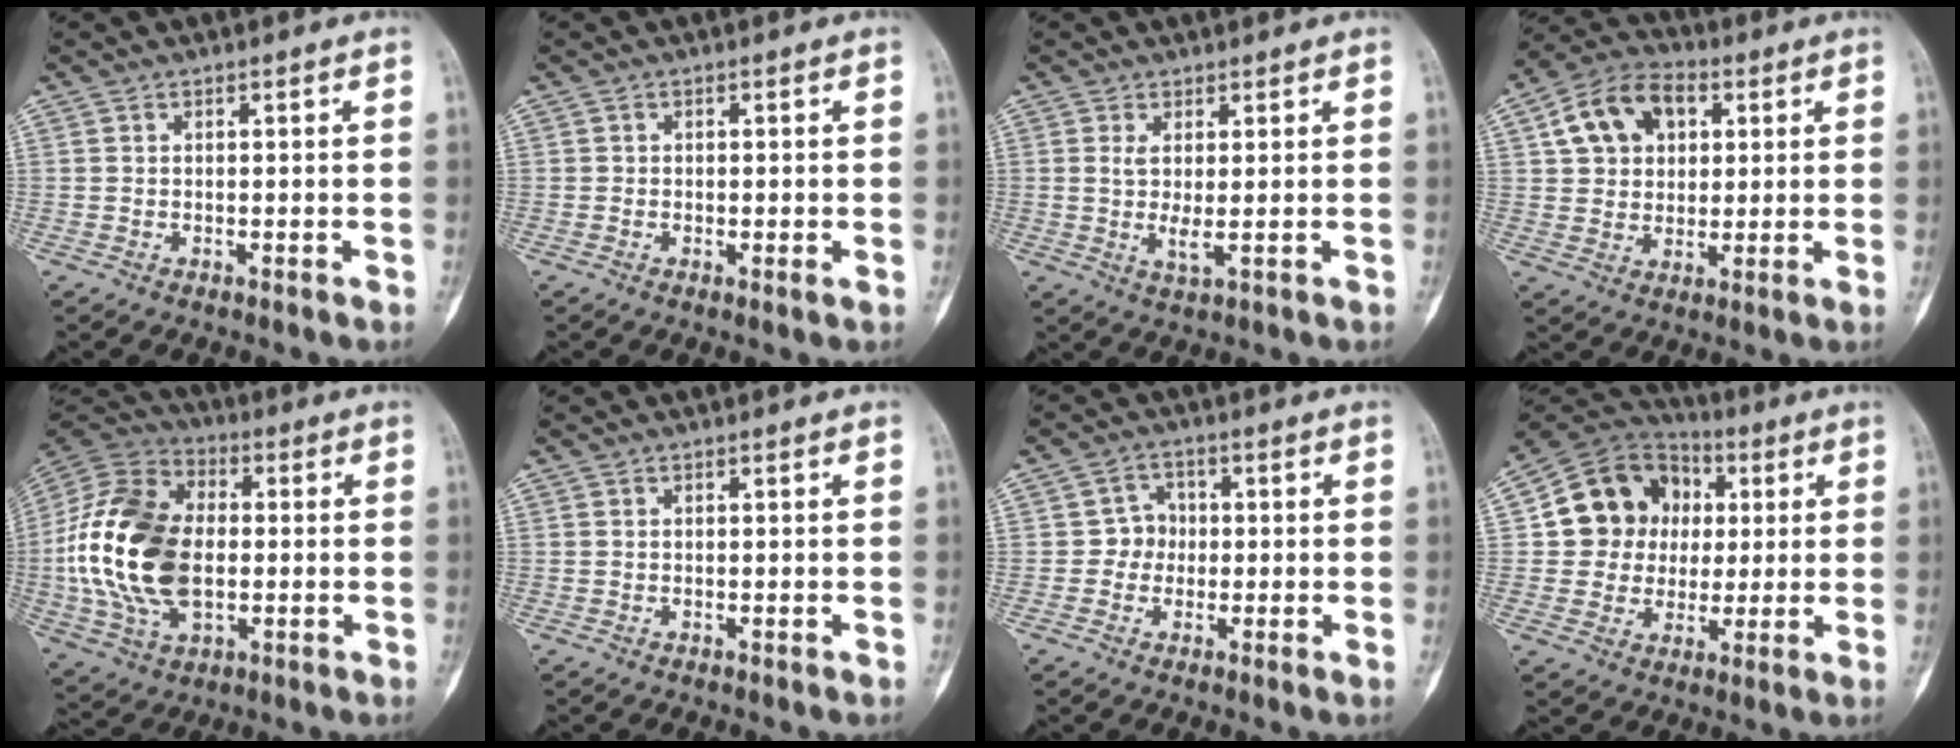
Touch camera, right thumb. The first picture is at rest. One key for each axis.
{"total": 0.9, "fx": -0.2, "fy": 0.4, "fz": 0.8, "tx": -0.013, "ty": -0.001, "tz": -0.006}
{"total": 3.5, "fx": 0.3, "fy": 0.8, "fz": 3.4, "tx": -0.078, "ty": -0.012, "tz": 0.008}
{"total": 12.3, "fx": 3.9, "fy": 8.9, "fz": 7.4, "tx": -0.102, "ty": 0.008, "tz": 0.061}
{"total": 22.9, "fx": -1.0, "fy": 14.4, "fz": 17.8, "tx": -0.353, "ty": 0.004, "tz": -0.016}
{"total": 0.0}
{"total": 3.7, "fx": -0.3, "fy": 3.5, "fz": 1.3, "tx": 0.007, "ty": 0.012, "tz": -0.016}
{"total": 14.8, "fx": 2.3, "fy": 13.3, "fz": 6.2, "tx": -0.067, "ty": 0.015, "tz": 0.037}